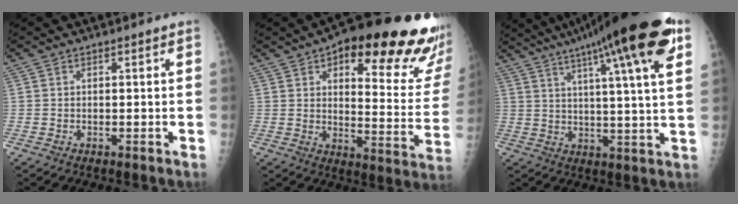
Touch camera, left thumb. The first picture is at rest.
{"total": 27.0, "force": [15.3, 8.5, 20.6], "torque": [-0.222, -0.054, 0.198]}
{"total": 22.3, "force": [12.0, 2.7, 18.6], "torque": [-0.279, -0.007, 0.167]}